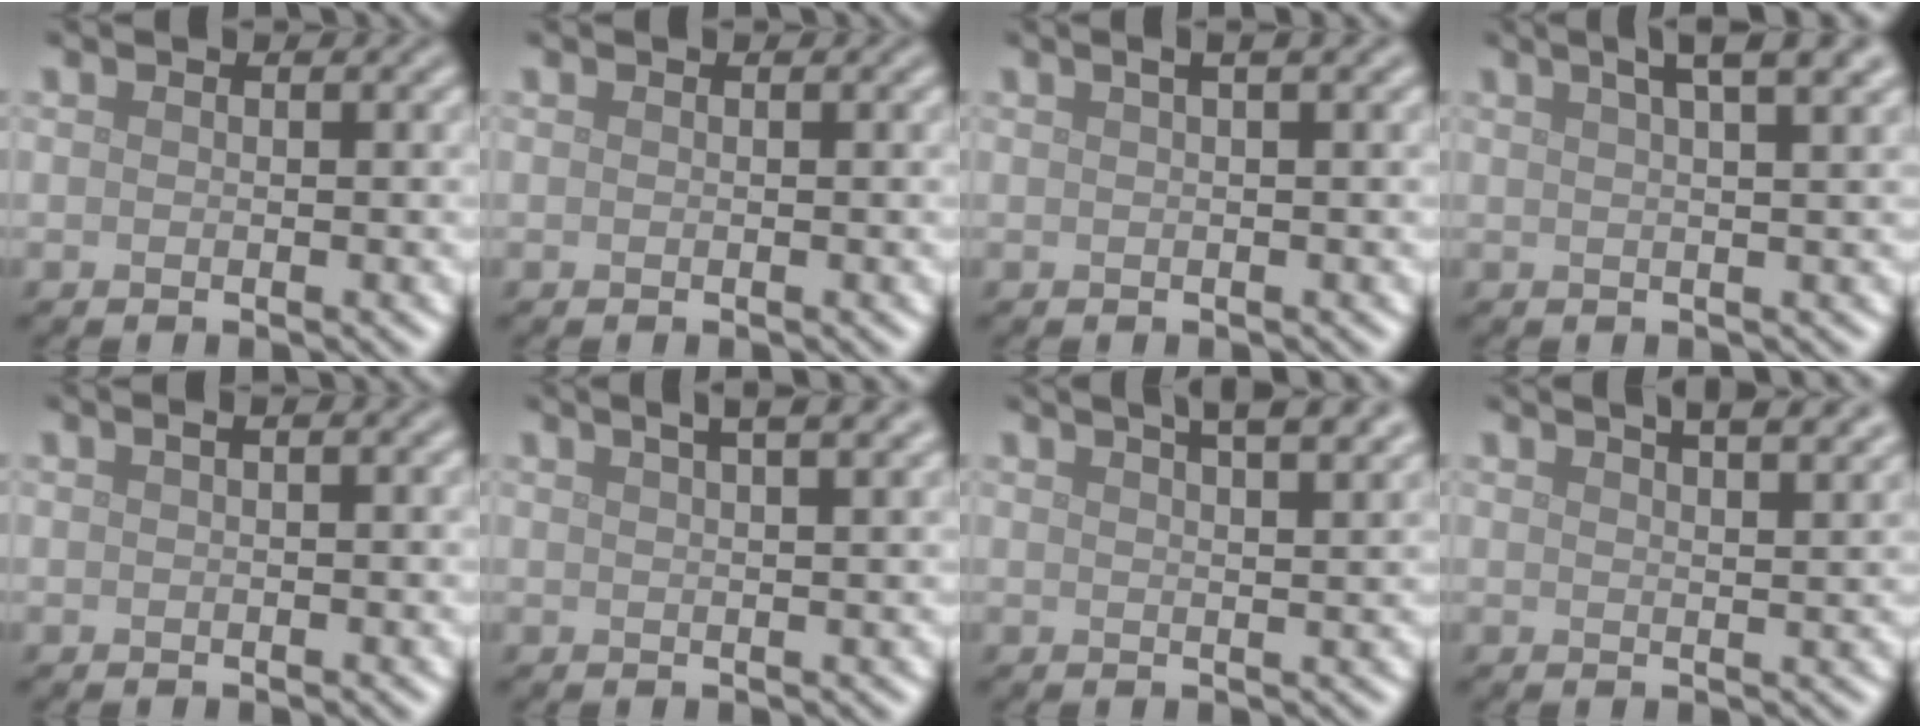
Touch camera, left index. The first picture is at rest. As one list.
[{"total": 0.0}, {"total": 2.9, "force": [1.4, 1.0, 2.3], "torque": [-0.020, 0.003, 0.007]}, {"total": 6.4, "force": [3.9, 2.0, 4.7], "torque": [-0.037, 0.035, 0.024]}, {"total": 1.1, "force": [0.3, 0.2, 1.1], "torque": [-0.020, 0.008, 0.004]}, {"total": 6.1, "force": [3.8, 2.3, 4.1], "torque": [-0.029, 0.041, 0.025]}, {"total": 7.2, "force": [4.6, 2.8, 4.7], "torque": [-0.025, 0.047, 0.034]}, {"total": 6.9, "force": [4.7, 2.6, 4.2], "torque": [-0.023, 0.042, 0.034]}]